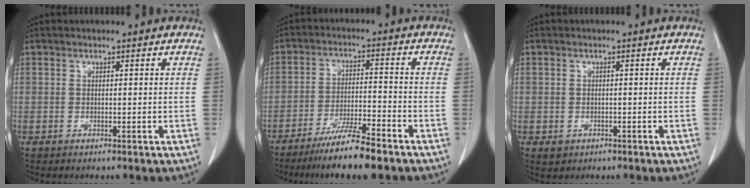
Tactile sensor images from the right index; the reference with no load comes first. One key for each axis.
{"total": 9.1, "fx": -7.0, "fy": 0.2, "fz": 5.8, "tx": -0.100, "ty": -0.023, "tz": -0.124}
{"total": 1.6, "fx": -0.5, "fy": 1.5, "fz": 0.3, "tx": 0.000, "ty": 0.004, "tz": -0.001}